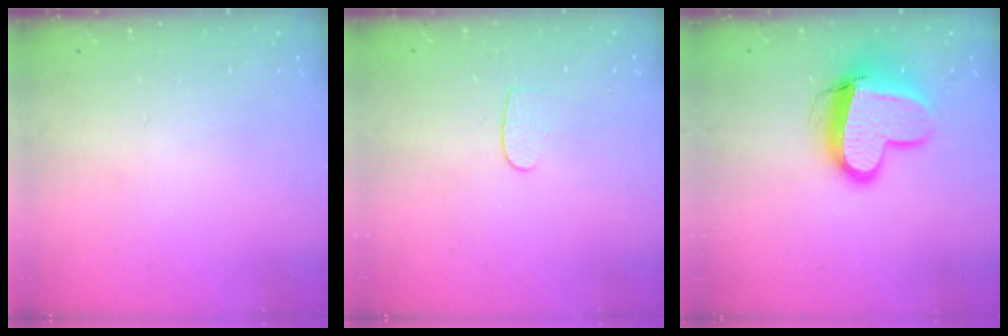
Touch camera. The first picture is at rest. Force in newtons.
{"total": 4.3, "press": 4.3, "slide": 0.5}
{"total": 13.6, "press": 13.5, "slide": 1.7}